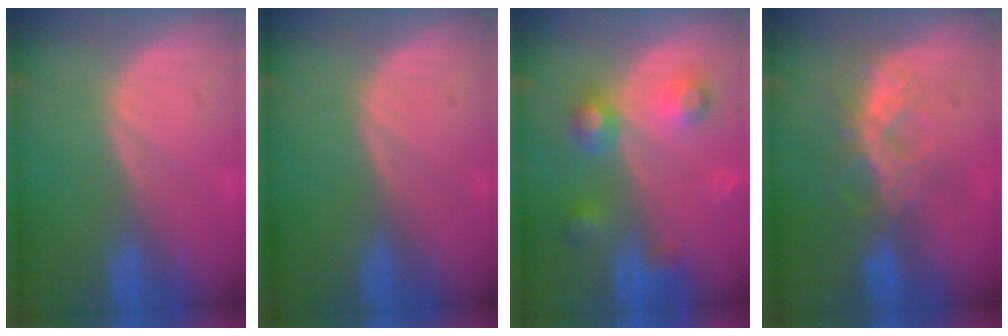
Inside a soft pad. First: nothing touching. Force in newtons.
{"total": 0.0}
{"total": 5.9, "press": 5.8, "slide": 0.4}
{"total": 6.6, "press": 6.0, "slide": 2.7}